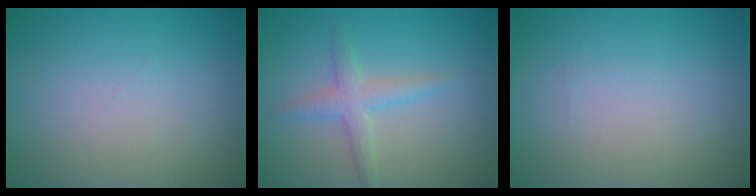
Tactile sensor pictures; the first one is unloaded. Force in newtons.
{"total": 2.4, "press": 2.4, "slide": 0.0}
{"total": 0.0}